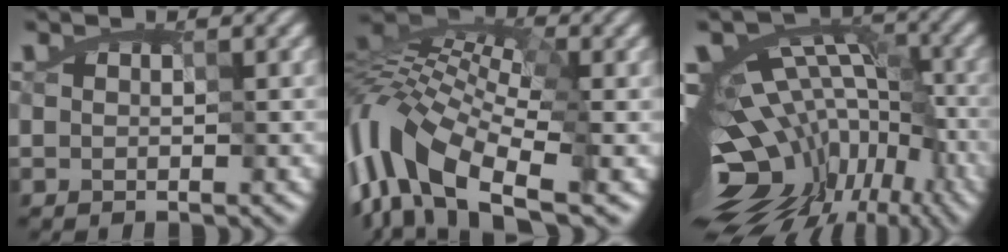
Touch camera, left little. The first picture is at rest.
{"total": 12.5, "force": [-4.7, 5.9, 10.0], "torque": [-0.218, 0.010, -0.102]}
{"total": 15.7, "force": [-6.3, 9.7, 10.7], "torque": [-0.173, 0.012, -0.066]}